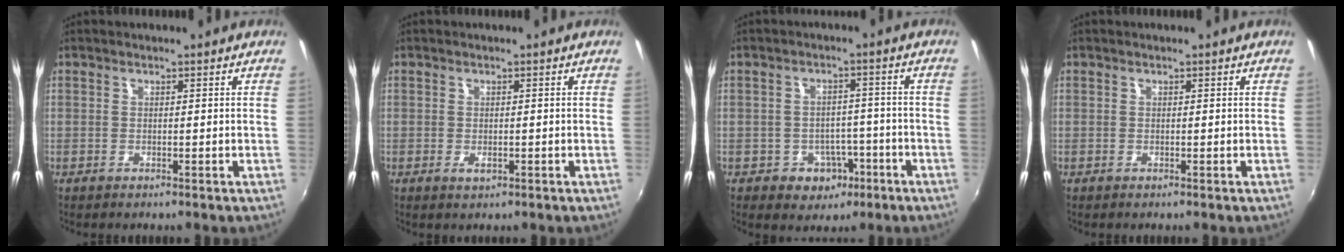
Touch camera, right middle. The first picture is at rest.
{"total": 1.3, "force": [-0.5, 0.7, 1.0], "torque": [-0.017, -0.002, -0.006]}
{"total": 5.9, "force": [-2.9, 4.8, 1.9], "torque": [-0.042, 0.017, -0.024]}
{"total": 0.0}